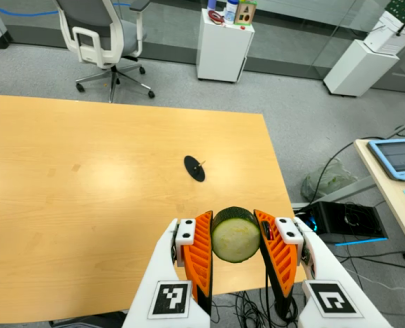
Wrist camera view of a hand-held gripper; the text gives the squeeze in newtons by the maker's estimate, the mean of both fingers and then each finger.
{"total": 10.7, "left": 10.0, "right": 11.4}